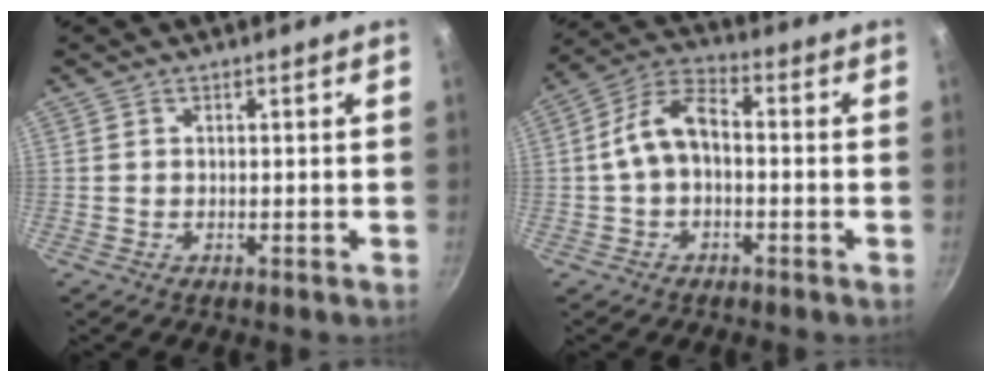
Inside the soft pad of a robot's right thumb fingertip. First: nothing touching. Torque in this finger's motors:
{"motor_torque": [-0.58, 0.57, 0.19, -0.13, 0.17]}